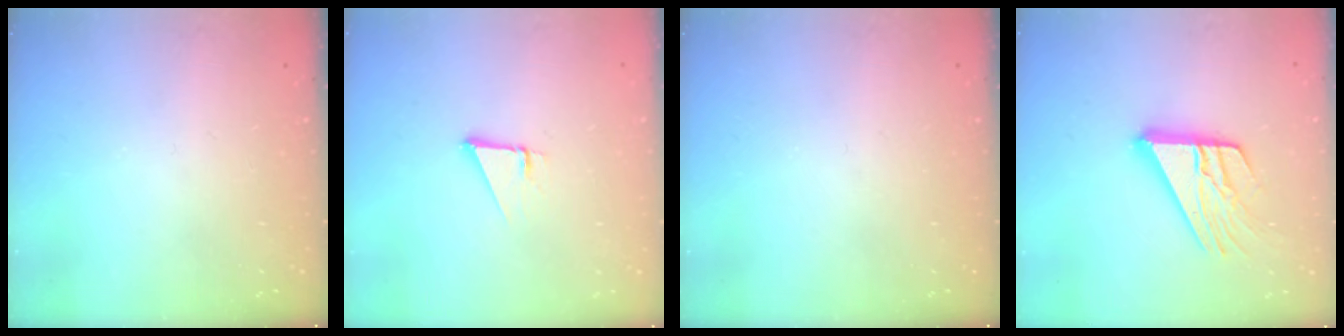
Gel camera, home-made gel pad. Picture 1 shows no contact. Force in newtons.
{"total": 2.3, "press": 2.3, "slide": 0.0}
{"total": 0.0}
{"total": 16.3, "press": 16.2, "slide": 1.6}